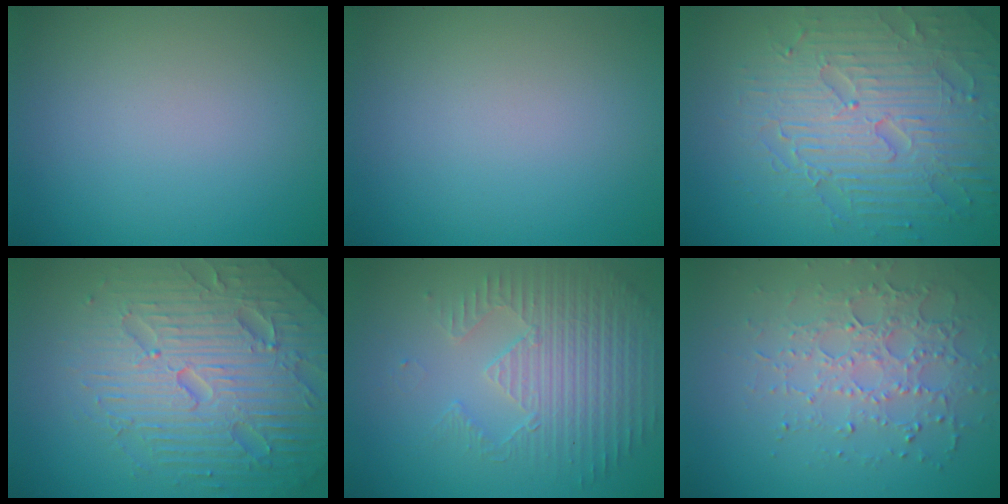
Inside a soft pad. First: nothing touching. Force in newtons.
{"total": 0.0}
{"total": 7.7, "press": 6.0, "slide": 4.7}
{"total": 7.4, "press": 7.3, "slide": 1.5}
{"total": 3.8, "press": 3.6, "slide": 1.1}
{"total": 3.8, "press": 3.6, "slide": 1.2}